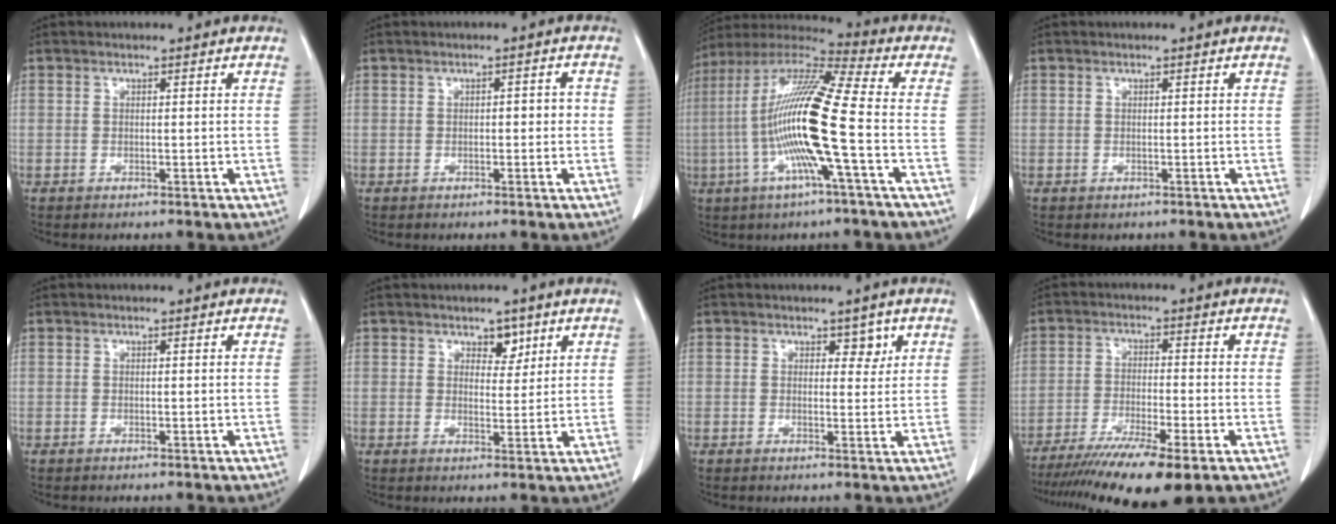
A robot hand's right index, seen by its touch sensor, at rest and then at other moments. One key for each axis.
{"total": 1.8, "fx": -0.1, "fy": 0.9, "fz": 1.6, "tx": -0.017, "ty": 0.008, "tz": -0.001}
{"total": 17.0, "fx": -3.0, "fy": -0.1, "fz": 16.8, "tx": -0.332, "ty": 0.002, "tz": -0.072}
{"total": 0.7, "fx": -0.3, "fy": 0.6, "fz": 0.0, "tx": -0.003, "ty": 0.005, "tz": -0.002}
{"total": 0.0}
{"total": 3.0, "fx": 1.9, "fy": 1.7, "fz": 1.5, "tx": -0.015, "ty": -0.002, "tz": 0.030}
{"total": 2.3, "fx": 1.3, "fy": 1.4, "fz": 1.3, "tx": -0.008, "ty": -0.001, "tz": 0.018}
{"total": 13.9, "fx": -10.0, "fy": 1.0, "fz": 9.6, "tx": -0.156, "ty": -0.033, "tz": -0.163}